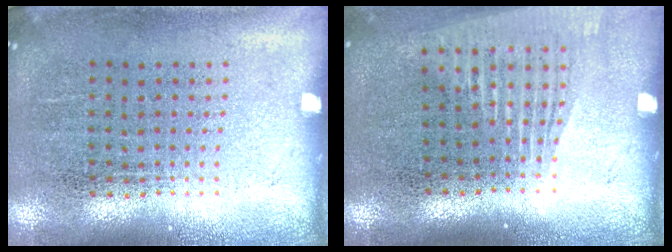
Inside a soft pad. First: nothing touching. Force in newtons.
{"total": 1.5, "press": 1.3, "slide": 0.8}